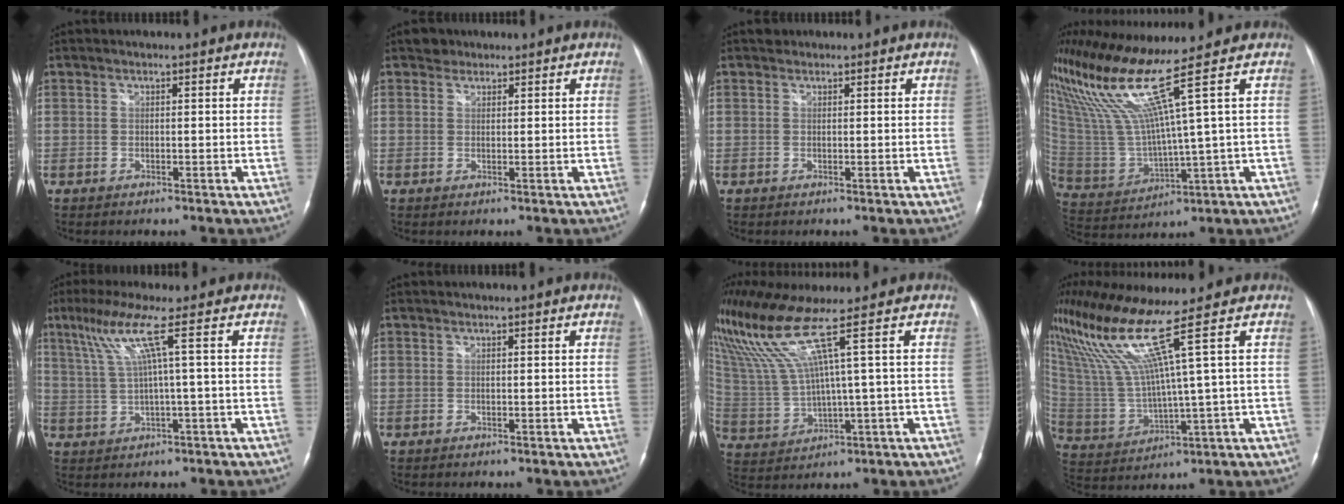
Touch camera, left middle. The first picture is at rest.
{"total": 1.7, "force": [1.3, 1.2, 0.0], "torque": [0.003, 0.005, 0.015]}
{"total": 0.7, "force": [0.6, 0.4, 0.0], "torque": [-0.001, 0.005, 0.007]}
{"total": 14.6, "force": [8.9, -3.0, 11.2], "torque": [-0.226, -0.007, 0.176]}
{"total": 6.6, "force": [2.4, -1.7, 5.9], "torque": [-0.124, 0.018, 0.056]}
{"total": 0.0}
{"total": 9.9, "force": [6.2, -2.6, 7.3], "torque": [-0.161, 0.005, 0.136]}
{"total": 13.6, "force": [7.9, -2.9, 10.6], "torque": [-0.215, 0.000, 0.157]}